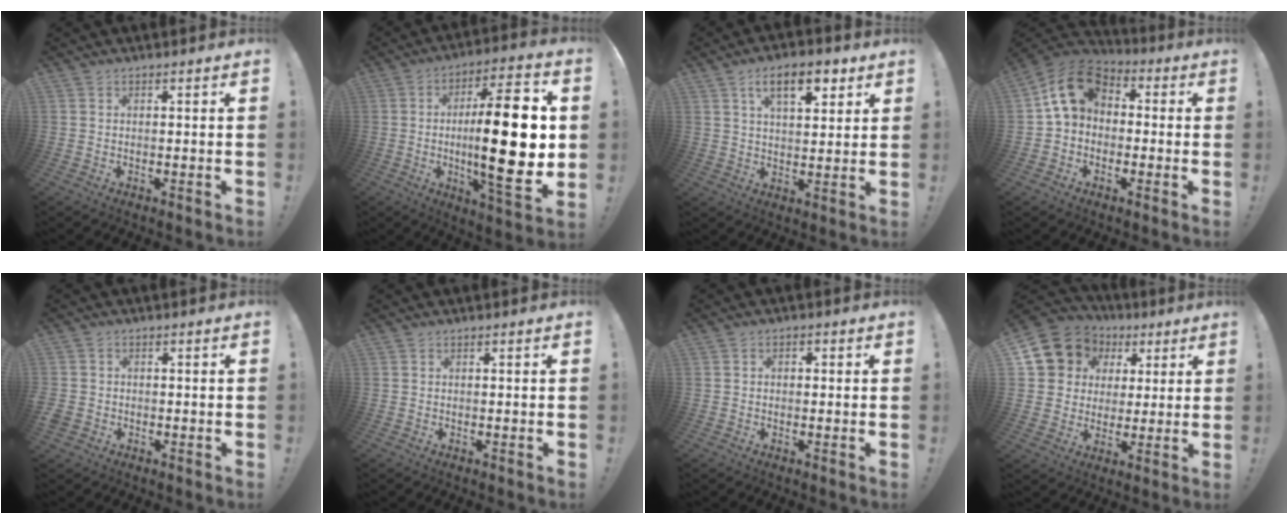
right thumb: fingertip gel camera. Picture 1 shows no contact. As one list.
[{"total": 24.9, "force": [-0.2, 6.6, 24.0], "torque": [-0.396, -0.005, -0.003]}, {"total": 10.9, "force": [5.5, 4.8, 8.1], "torque": [-0.117, -0.009, 0.094]}, {"total": 12.7, "force": [2.7, 9.9, 7.5], "torque": [-0.125, 0.017, 0.057]}, {"total": 2.8, "force": [-1.1, 2.3, 1.1], "torque": [-0.023, 0.004, -0.020]}, {"total": 0.0}, {"total": 1.5, "force": [-0.7, 1.1, 0.9], "torque": [-0.014, 0.007, -0.015]}, {"total": 11.3, "force": [4.9, 9.7, 3.1], "torque": [-0.055, -0.026, 0.107]}]